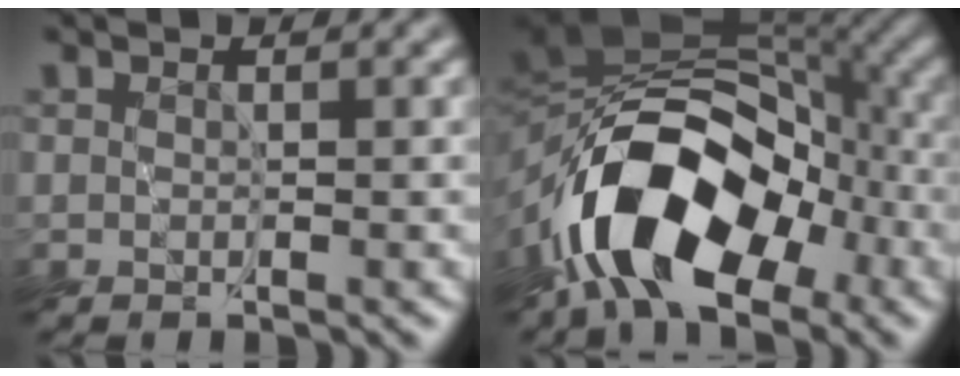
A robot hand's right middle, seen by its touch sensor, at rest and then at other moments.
{"total": 14.4, "force": [-6.8, 7.8, 10.1], "torque": [-0.152, -0.003, -0.132]}